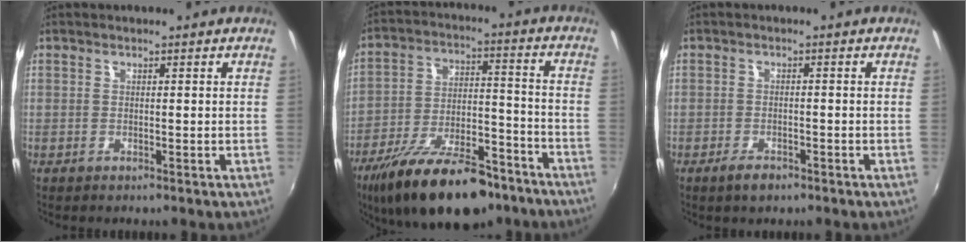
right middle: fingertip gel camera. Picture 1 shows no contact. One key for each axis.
{"total": 22.2, "fx": -16.0, "fy": 8.6, "fz": 12.8, "tx": -0.231, "ty": -0.017, "tz": -0.243}
{"total": 2.9, "fx": -2.1, "fy": 1.3, "fz": 1.6, "tx": -0.039, "ty": -0.007, "tz": -0.040}